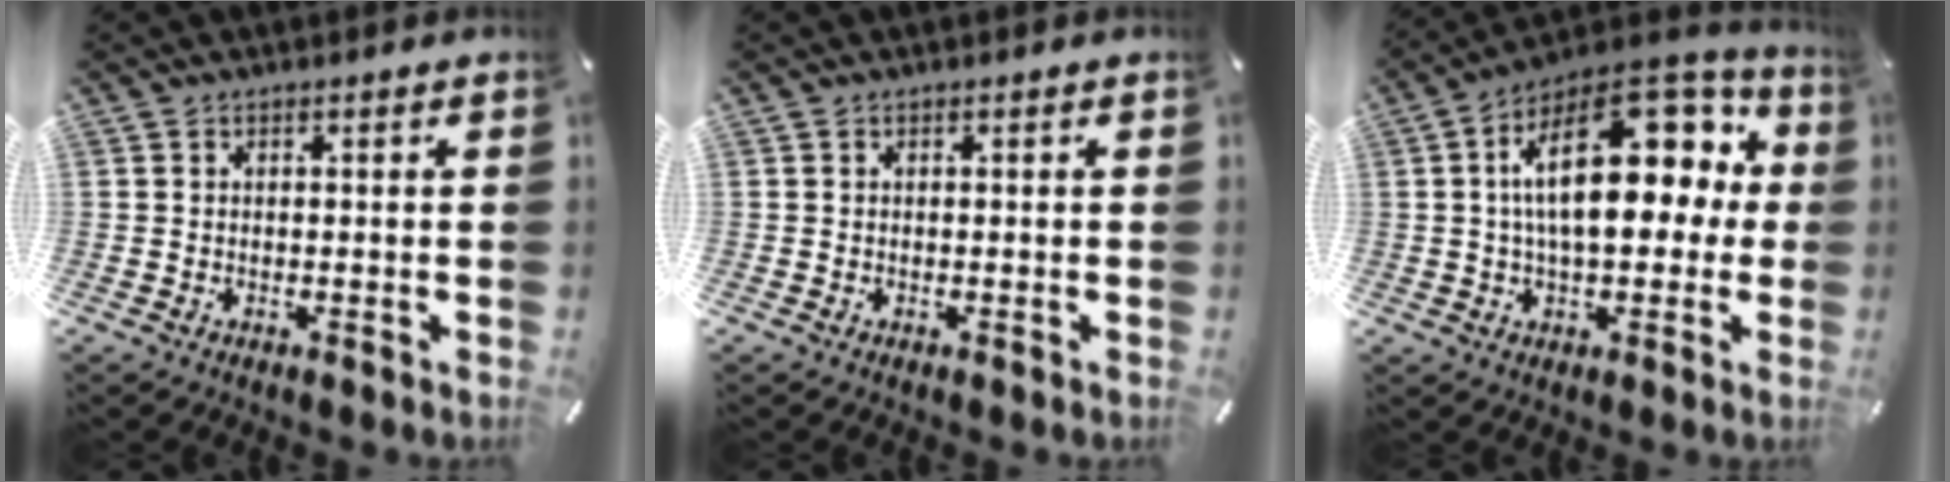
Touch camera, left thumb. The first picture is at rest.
{"total": 0.0}
{"total": 22.2, "force": [5.3, 11.9, 17.9], "torque": [-0.285, -0.029, 0.088]}